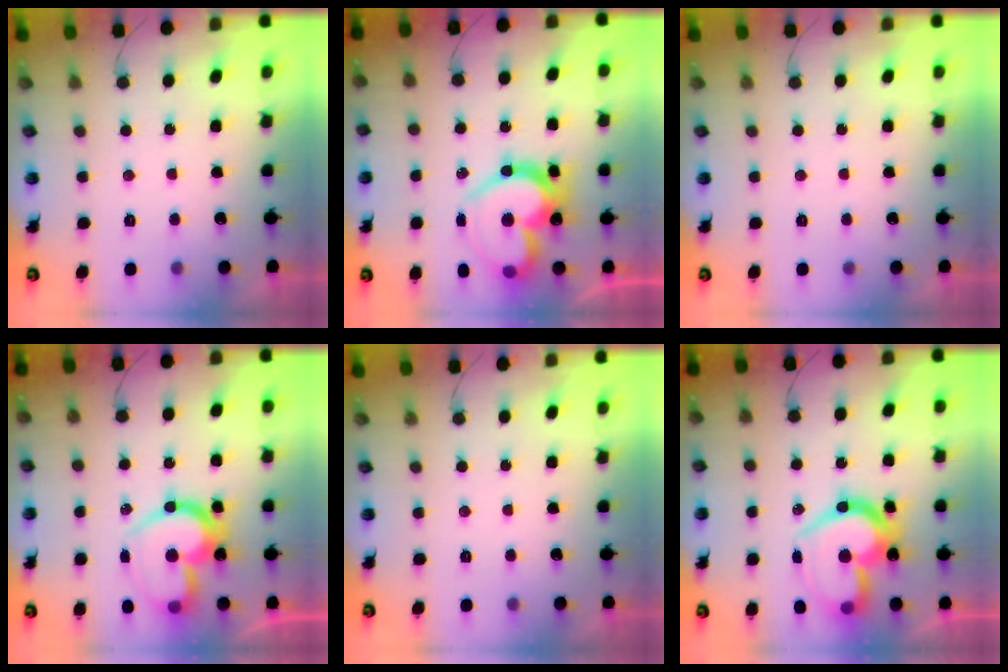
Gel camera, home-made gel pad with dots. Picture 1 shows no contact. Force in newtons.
{"total": 22.7, "press": 22.7, "slide": 1.8}
{"total": 0.0}
{"total": 18.3, "press": 18.2, "slide": 1.3}
{"total": 0.0}
{"total": 22.3, "press": 22.2, "slide": 1.7}